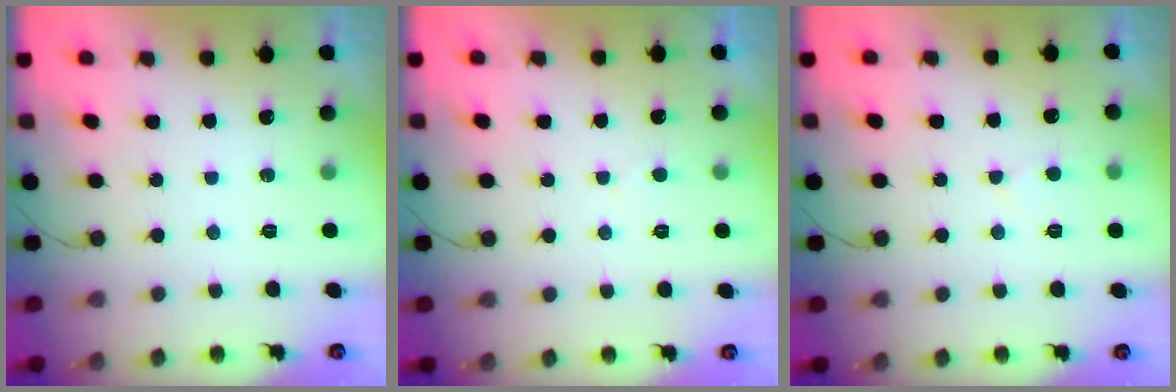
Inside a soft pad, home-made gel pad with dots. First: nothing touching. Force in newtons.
{"total": 1.9, "press": 1.9, "slide": 0.3}
{"total": 2.6, "press": 2.5, "slide": 0.3}